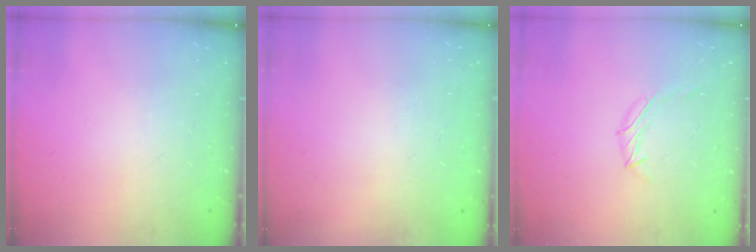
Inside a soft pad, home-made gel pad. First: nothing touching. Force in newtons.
{"total": 0.6, "press": 0.6, "slide": 0.2}
{"total": 6.4, "press": 6.3, "slide": 1.4}